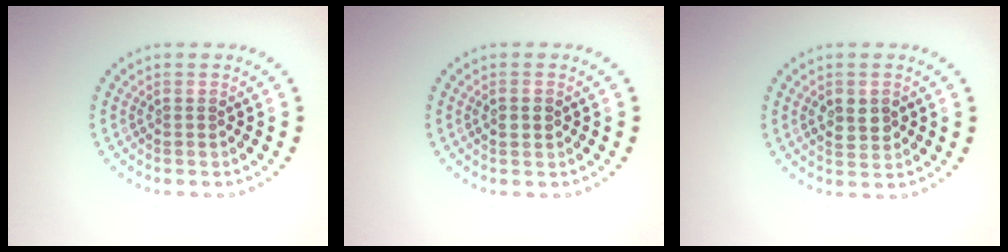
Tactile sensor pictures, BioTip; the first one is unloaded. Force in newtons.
{"total": 1.5, "press": 1.5, "slide": 0.1}
{"total": 2.2, "press": 2.2, "slide": 0.0}